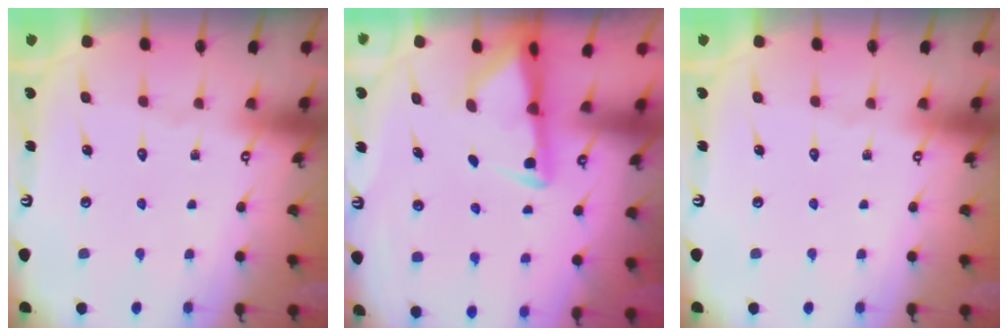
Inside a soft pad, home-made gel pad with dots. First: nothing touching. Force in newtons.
{"total": 2.8, "press": 2.7, "slide": 0.6}
{"total": 0.0}